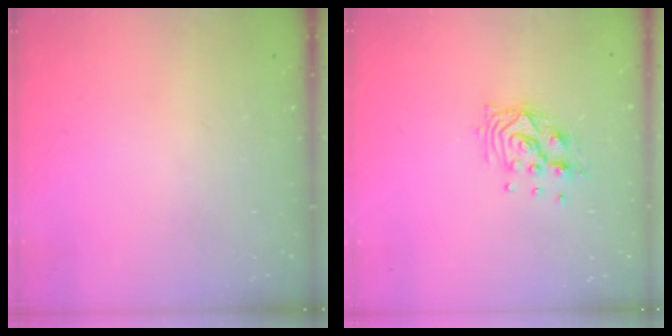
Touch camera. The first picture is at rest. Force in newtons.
{"total": 9.5, "press": 9.5, "slide": 0.4}